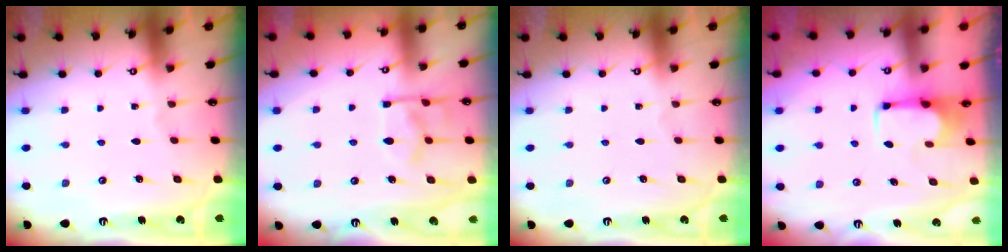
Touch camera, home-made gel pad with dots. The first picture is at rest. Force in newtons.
{"total": 7.3, "press": 7.1, "slide": 1.4}
{"total": 0.0}
{"total": 1.8, "press": 1.6, "slide": 0.7}